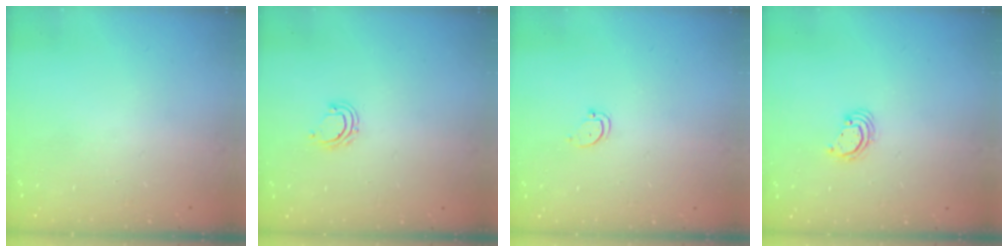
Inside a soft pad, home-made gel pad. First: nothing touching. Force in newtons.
{"total": 4.7, "press": 4.6, "slide": 0.3}
{"total": 2.9, "press": 2.9, "slide": 0.2}
{"total": 2.2, "press": 2.2, "slide": 0.2}